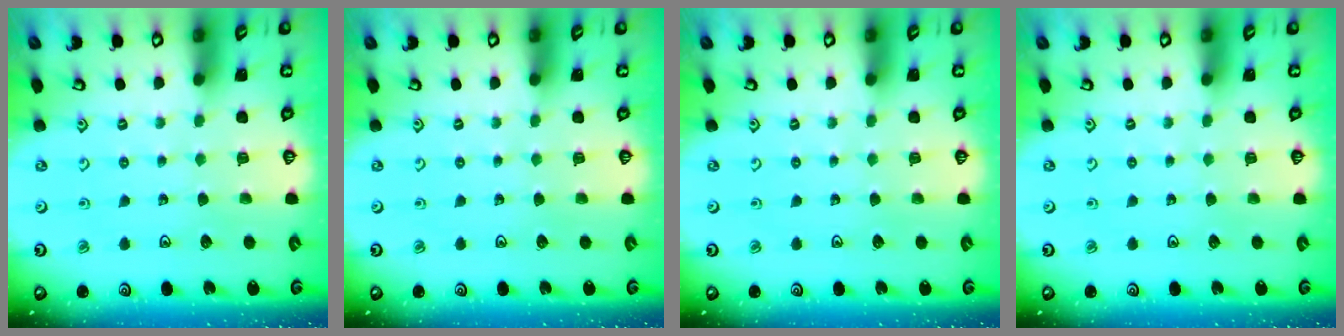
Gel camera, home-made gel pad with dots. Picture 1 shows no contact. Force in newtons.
{"total": 0.0}
{"total": 0.0}
{"total": 0.0}